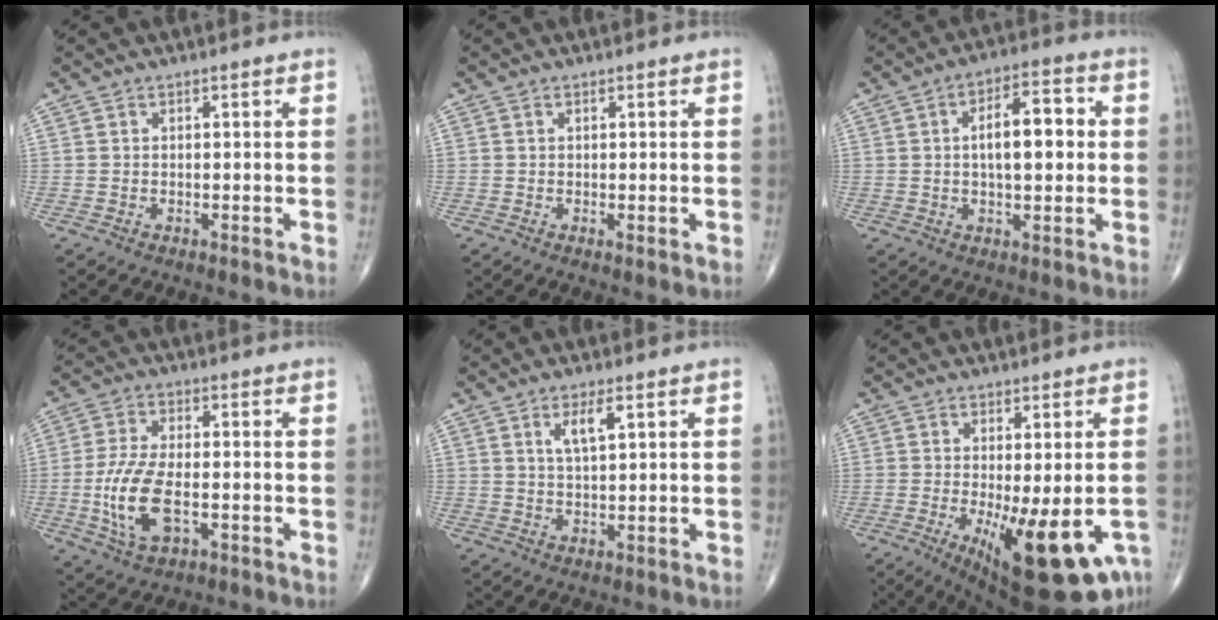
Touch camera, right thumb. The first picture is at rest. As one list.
[{"total": 0.8, "force": [0.0, 0.2, 0.8], "torque": [-0.017, -0.005, 0.000]}, {"total": 10.4, "force": [1.0, 4.6, 9.3], "torque": [-0.125, 0.016, 0.010]}, {"total": 11.2, "force": [-2.4, 5.2, 9.6], "torque": [-0.203, 0.004, -0.043]}, {"total": 4.2, "force": [1.9, 1.2, 3.6], "torque": [-0.068, -0.009, 0.037]}, {"total": 16.1, "force": [-5.2, 5.1, 14.3], "torque": [-0.183, -0.026, -0.061]}]